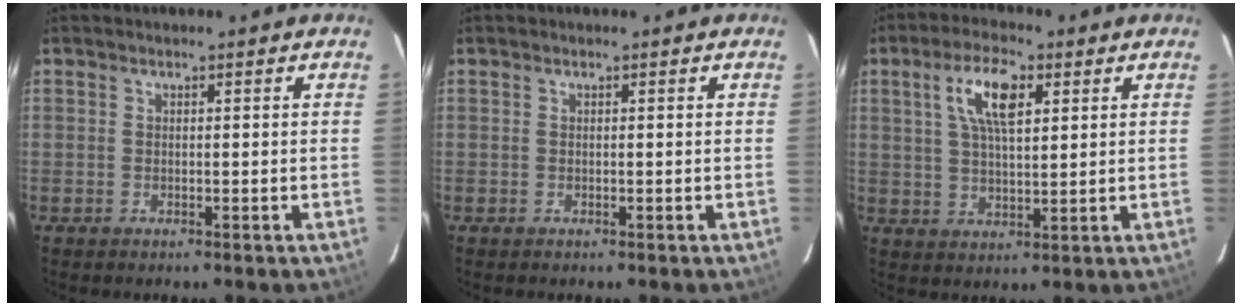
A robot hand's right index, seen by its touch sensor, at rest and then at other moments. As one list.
[{"total": 0.0}, {"total": 8.7, "force": [3.4, 3.2, 7.3], "torque": [-0.137, 0.013, 0.063]}]